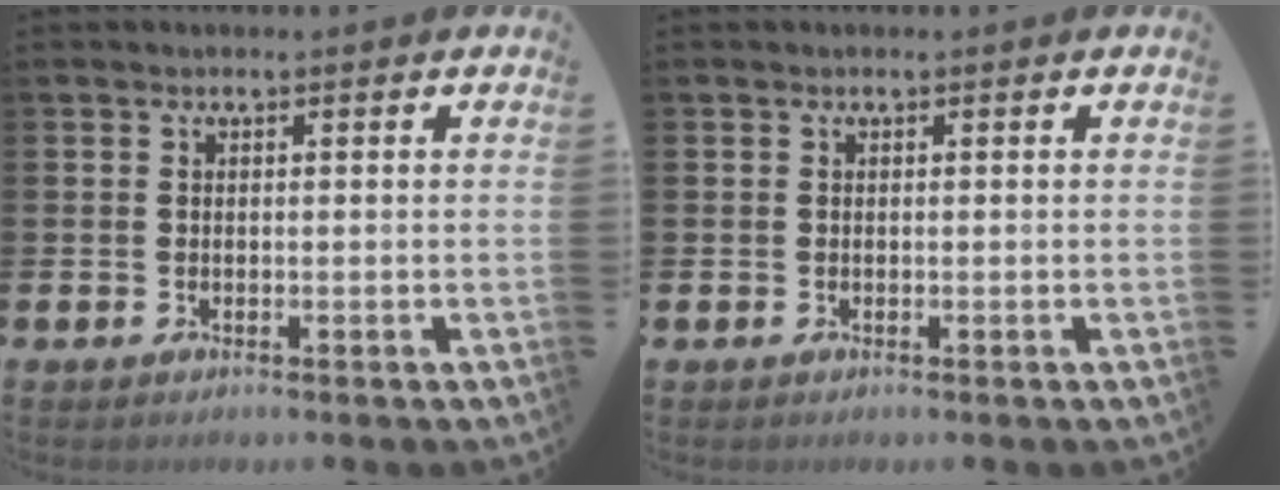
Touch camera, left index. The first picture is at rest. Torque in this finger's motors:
{"motor_torque": [-0.30, -0.10, 0.00, -0.01]}